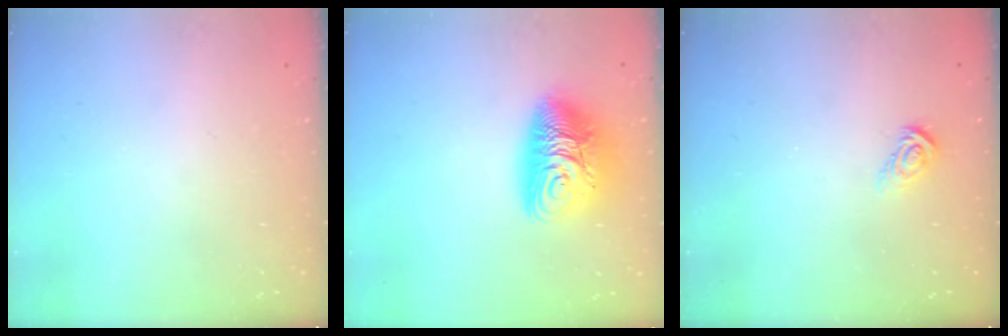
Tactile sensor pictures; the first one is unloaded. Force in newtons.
{"total": 12.2, "press": 12.1, "slide": 1.2}
{"total": 5.3, "press": 5.3, "slide": 0.4}